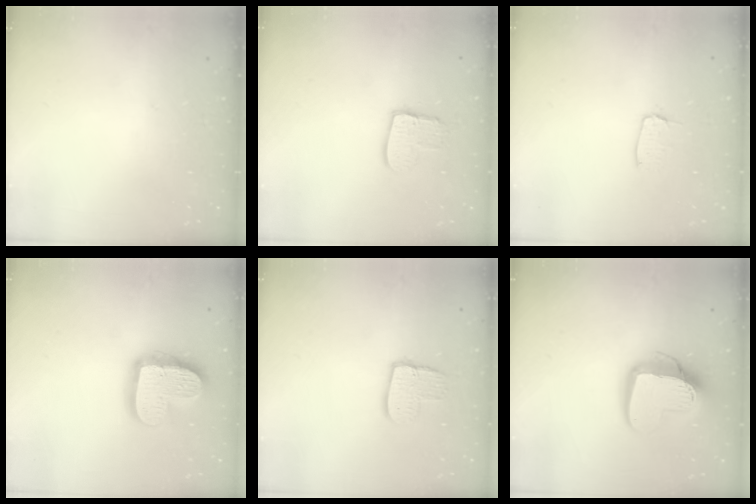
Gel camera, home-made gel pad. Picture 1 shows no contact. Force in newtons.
{"total": 9.5, "press": 9.5, "slide": 0.7}
{"total": 3.6, "press": 3.6, "slide": 0.3}
{"total": 17.2, "press": 17.1, "slide": 1.4}
{"total": 9.8, "press": 9.8, "slide": 0.7}
{"total": 14.9, "press": 14.8, "slide": 1.5}